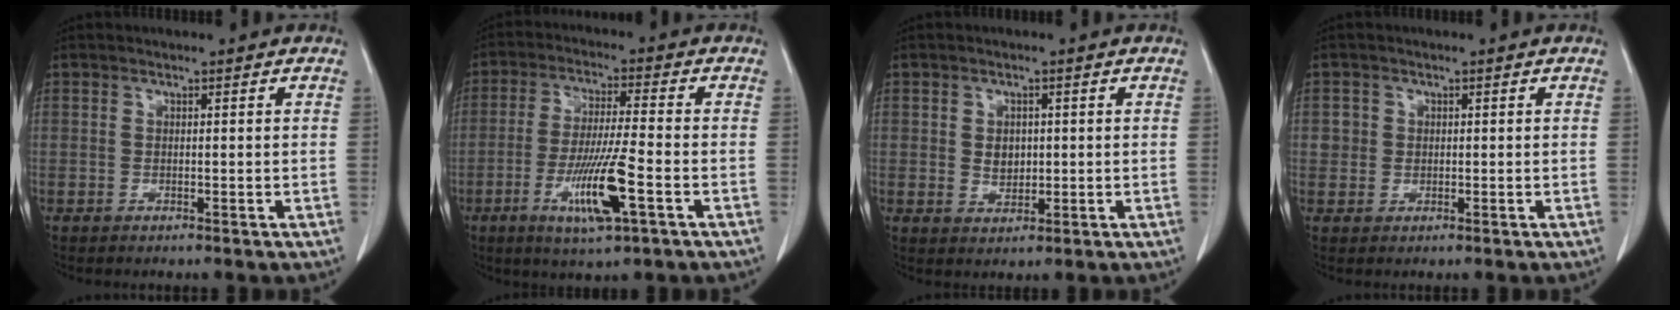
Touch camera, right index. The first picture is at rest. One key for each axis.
{"total": 10.6, "fx": -3.9, "fy": 0.3, "fz": 9.9, "tx": -0.188, "ty": -0.018, "tz": -0.071}
{"total": 2.9, "fx": 0.2, "fy": 2.2, "fz": 1.8, "tx": -0.030, "ty": 0.001, "tz": 0.010}
{"total": 2.0, "fx": 0.3, "fy": 1.9, "fz": 0.3, "tx": 0.006, "ty": 0.003, "tz": 0.004}